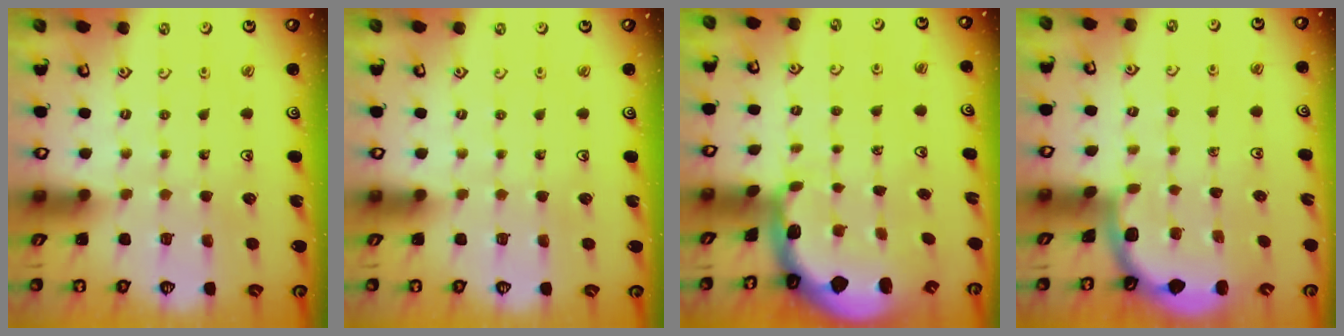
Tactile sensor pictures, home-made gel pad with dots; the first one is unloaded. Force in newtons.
{"total": 0.0}
{"total": 1.7, "press": 1.7, "slide": 0.3}
{"total": 1.8, "press": 1.8, "slide": 0.0}